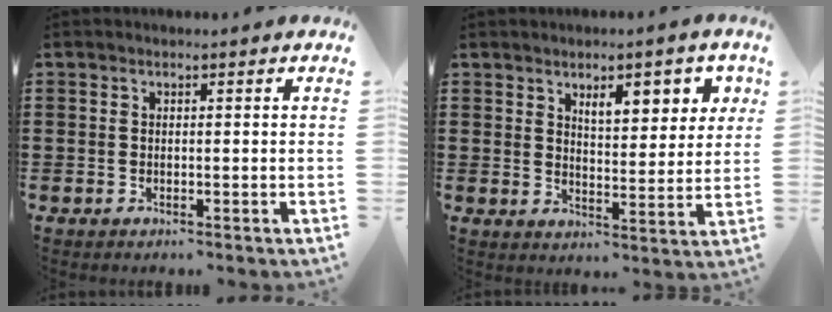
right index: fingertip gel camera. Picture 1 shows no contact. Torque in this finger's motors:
{"motor_torque": [0.45, 0.02, 0.39, 0.11]}